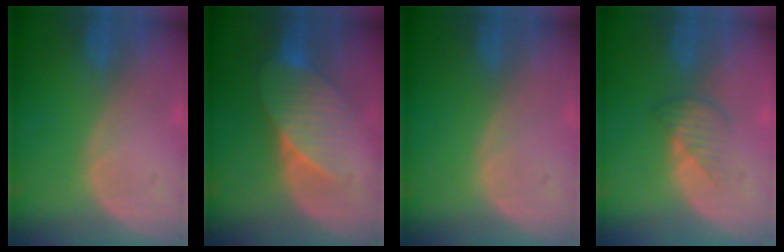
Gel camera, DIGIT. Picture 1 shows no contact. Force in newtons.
{"total": 7.4, "press": 6.9, "slide": 2.5}
{"total": 0.0}
{"total": 2.6, "press": 2.6, "slide": 0.4}